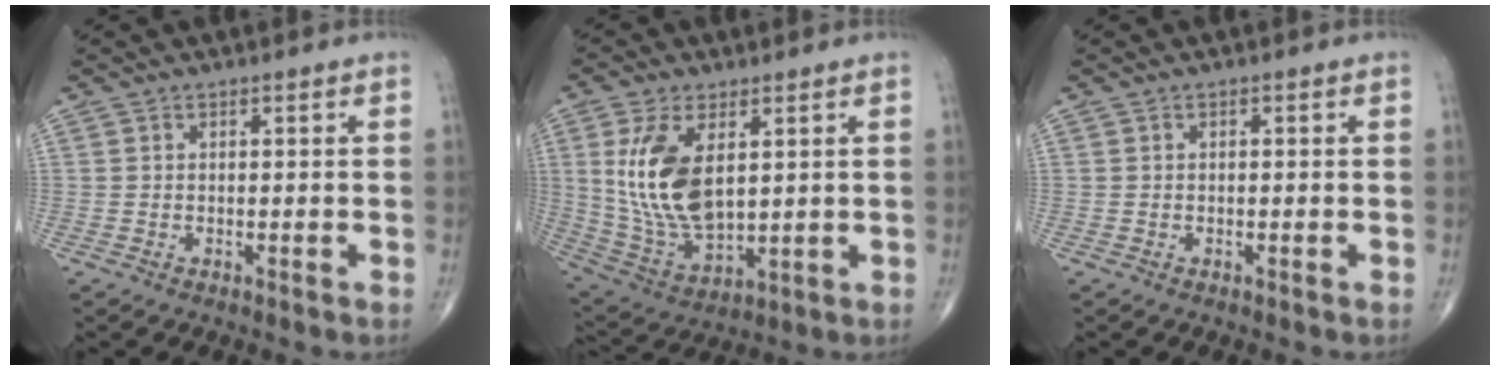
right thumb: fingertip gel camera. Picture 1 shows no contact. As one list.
[{"total": 15.1, "force": [3.6, 8.0, 12.3], "torque": [-0.241, -0.020, 0.084]}, {"total": 0.0}]